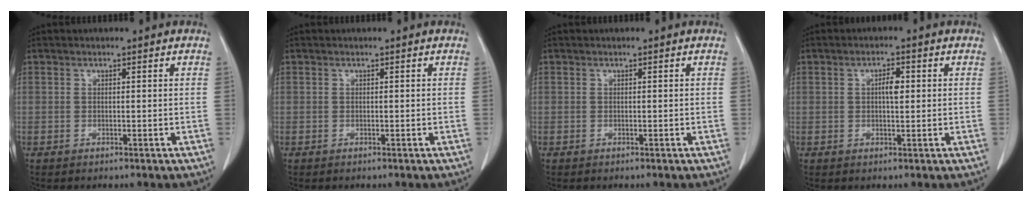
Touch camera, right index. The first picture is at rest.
{"total": 0.0}
{"total": 0.0}
{"total": 2.6, "force": [0.4, 0.8, 2.4], "torque": [-0.043, 0.003, 0.006]}